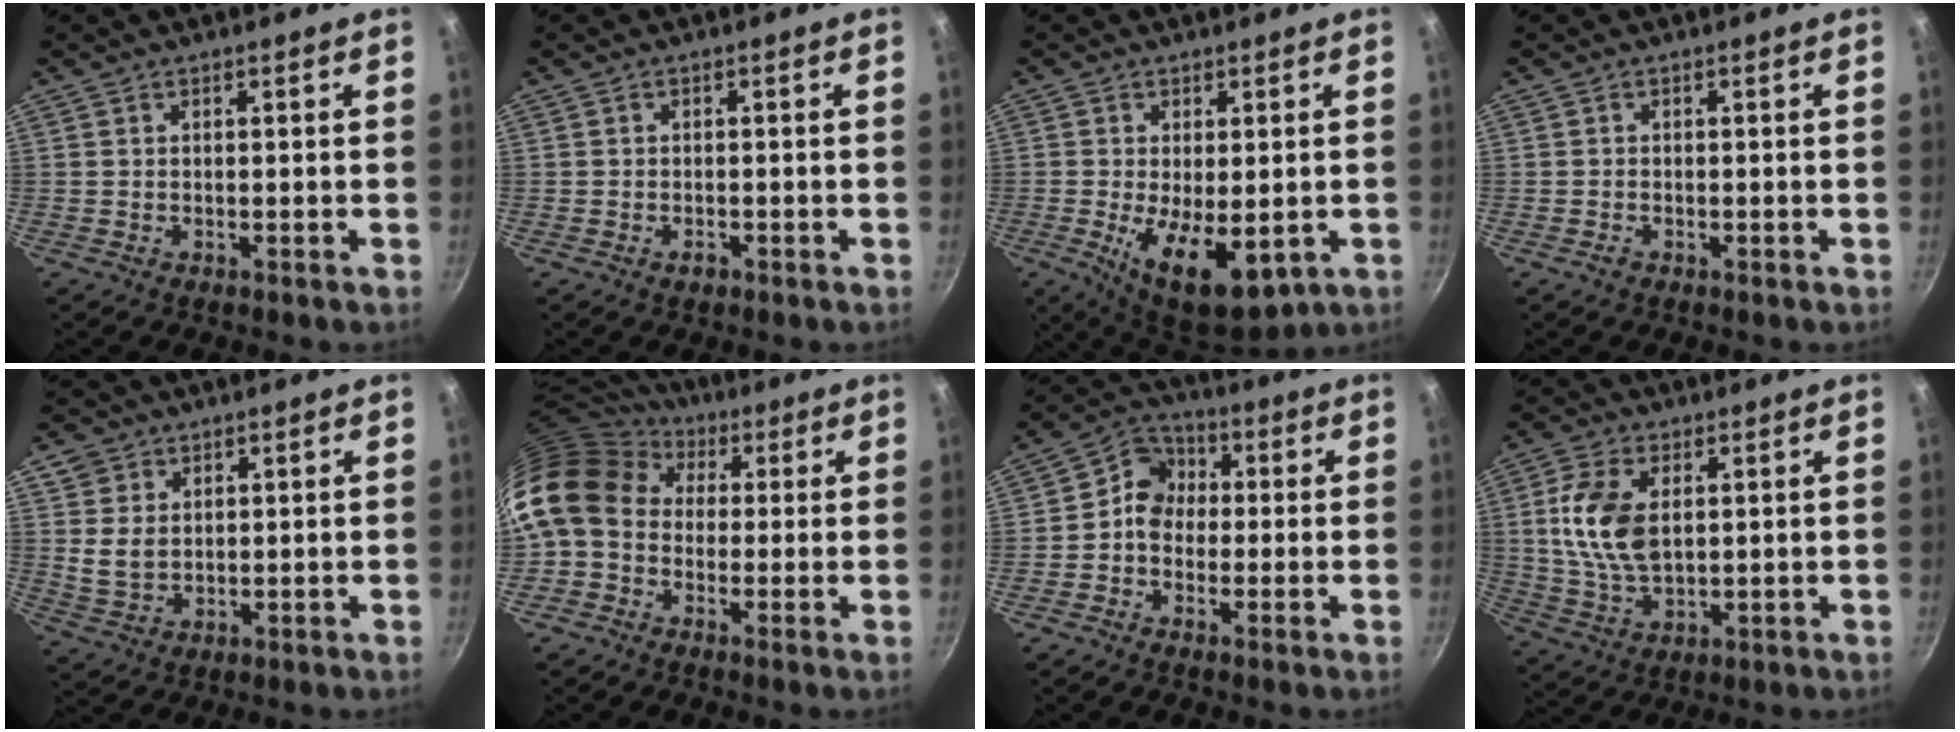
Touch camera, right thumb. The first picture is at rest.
{"total": 1.4, "force": [-0.8, 1.0, 0.7], "torque": [-0.010, 0.005, -0.012]}
{"total": 13.0, "force": [-2.9, 6.4, 10.9], "torque": [-0.160, -0.017, -0.030]}
{"total": 1.1, "force": [-0.6, 0.8, 0.4], "torque": [-0.006, 0.003, -0.009]}
{"total": 5.4, "force": [1.7, 4.4, 2.5], "torque": [-0.033, -0.011, 0.036]}
{"total": 16.2, "force": [1.9, 12.9, 9.5], "torque": [-0.182, 0.036, 0.012]}
{"total": 7.8, "force": [-0.3, 6.7, 3.9], "torque": [-0.030, 0.023, -0.029]}
{"total": 11.7, "force": [2.1, 6.8, 9.2], "torque": [-0.173, -0.010, 0.044]}